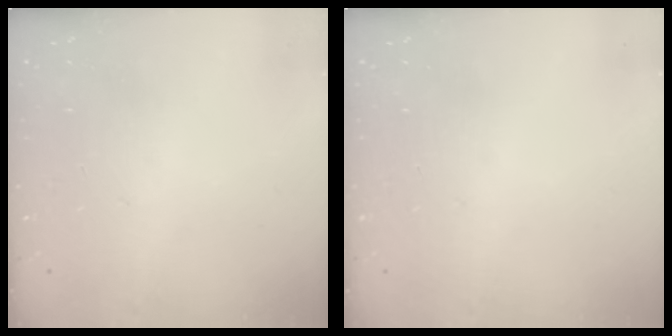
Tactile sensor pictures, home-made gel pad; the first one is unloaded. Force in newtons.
{"total": 0.0}